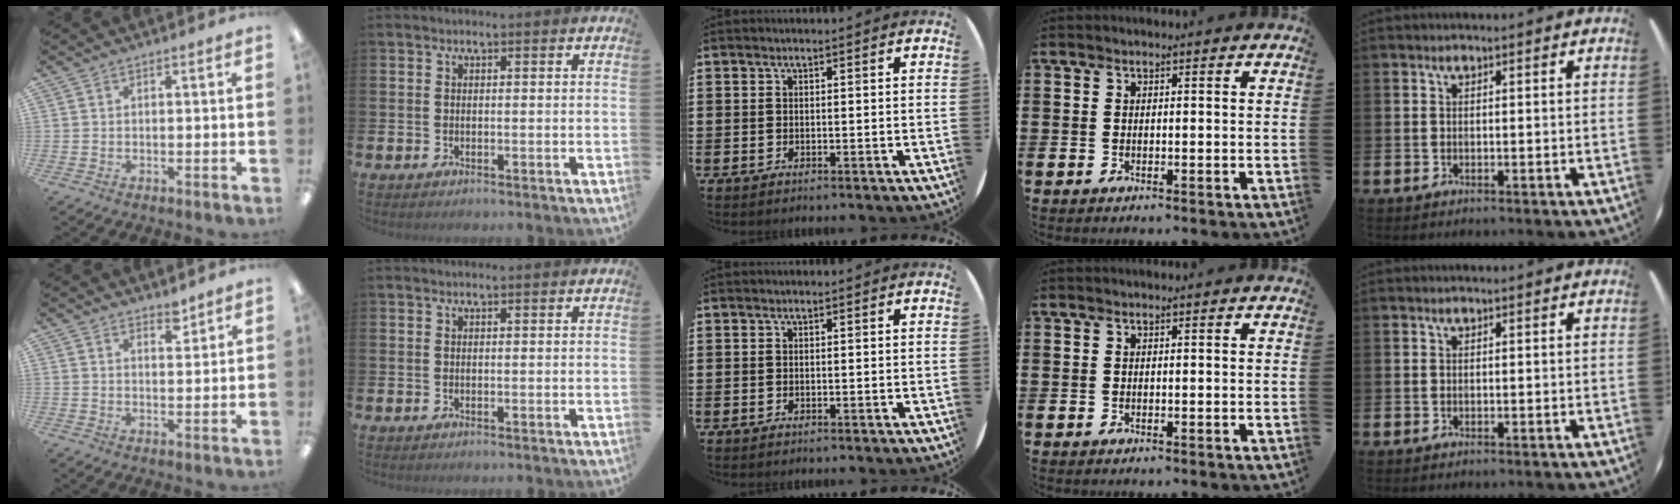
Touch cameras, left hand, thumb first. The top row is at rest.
{"thumb": {"total": 3.6, "force": [3.2, 1.3, 1.0], "torque": [-0.001, -0.021, 0.054]}}